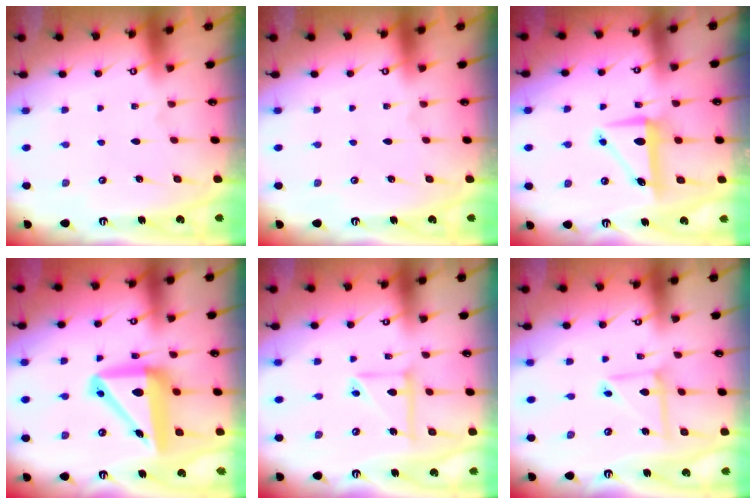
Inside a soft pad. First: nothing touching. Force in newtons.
{"total": 0.0}
{"total": 8.1, "press": 8.0, "slide": 1.1}
{"total": 14.9, "press": 14.7, "slide": 2.9}
{"total": 9.8, "press": 9.7, "slide": 1.3}
{"total": 7.2, "press": 7.2, "slide": 0.6}